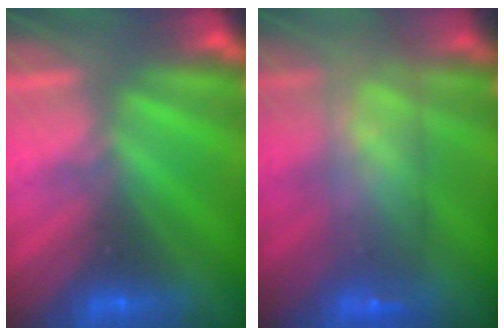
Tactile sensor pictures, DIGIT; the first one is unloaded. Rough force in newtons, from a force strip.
{"total": 9.8}